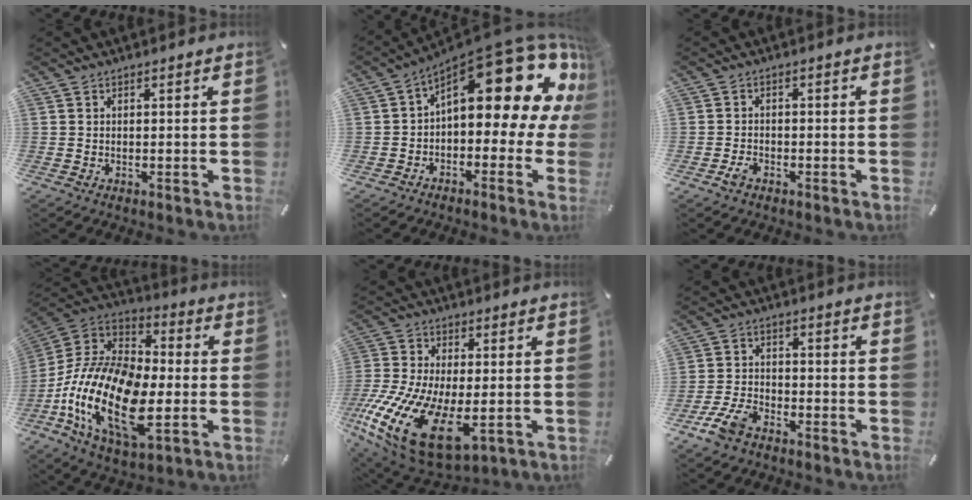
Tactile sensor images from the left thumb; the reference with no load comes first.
{"total": 20.5, "force": [9.6, 8.4, 16.1], "torque": [-0.212, -0.083, 0.159]}
{"total": 2.5, "force": [-1.5, 1.7, 1.0], "torque": [-0.025, 0.006, -0.031]}
{"total": 22.3, "force": [-7.4, 12.2, 17.1], "torque": [-0.383, 0.012, -0.133]}
{"total": 22.5, "force": [-6.2, 11.8, 18.1], "torque": [-0.379, 0.018, -0.089]}
{"total": 7.1, "force": [-4.6, 4.1, 3.5], "torque": [-0.083, 0.016, -0.088]}